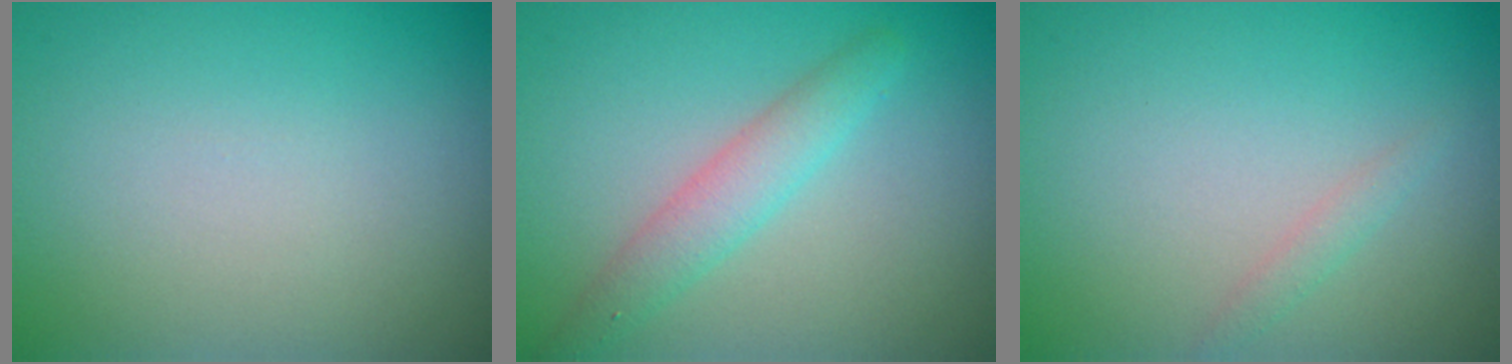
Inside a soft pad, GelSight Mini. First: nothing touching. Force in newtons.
{"total": 2.8, "press": 2.8, "slide": 0.0}
{"total": 0.9, "press": 0.9, "slide": 0.0}